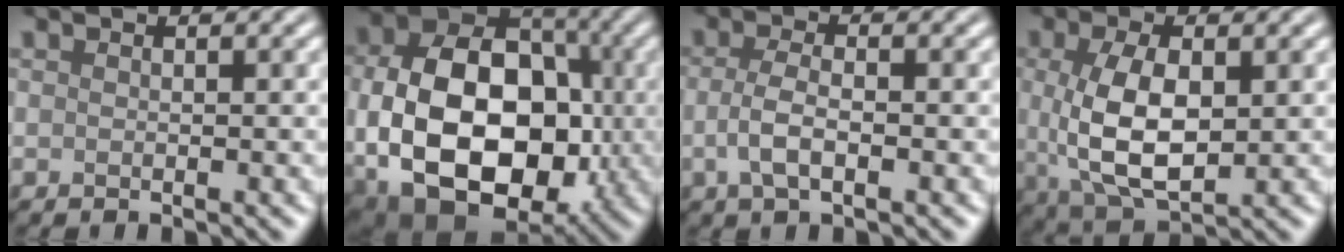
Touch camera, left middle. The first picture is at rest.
{"total": 16.3, "force": [-2.3, 11.3, 11.5], "torque": [-0.194, -0.026, -0.035]}
{"total": 2.9, "force": [-0.7, 1.2, 2.6], "torque": [-0.059, -0.002, -0.015]}
{"total": 7.2, "force": [0.2, 3.6, 6.2], "torque": [-0.138, -0.005, 0.010]}